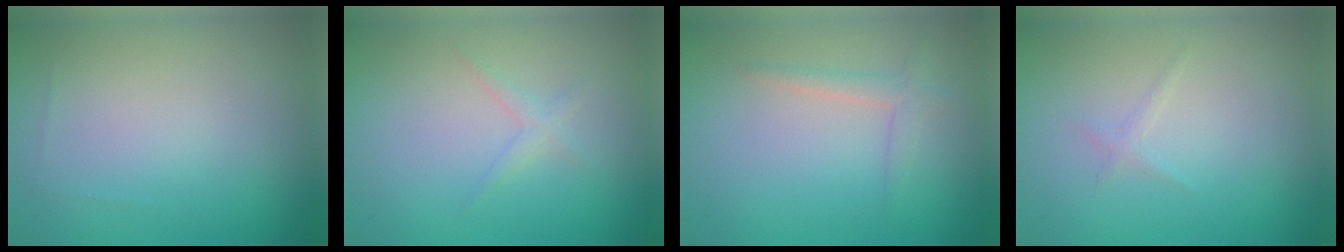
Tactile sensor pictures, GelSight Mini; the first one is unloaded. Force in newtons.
{"total": 1.0, "press": 1.0, "slide": 0.0}
{"total": 1.6, "press": 1.5, "slide": 0.1}
{"total": 0.6, "press": 0.6, "slide": 0.1}